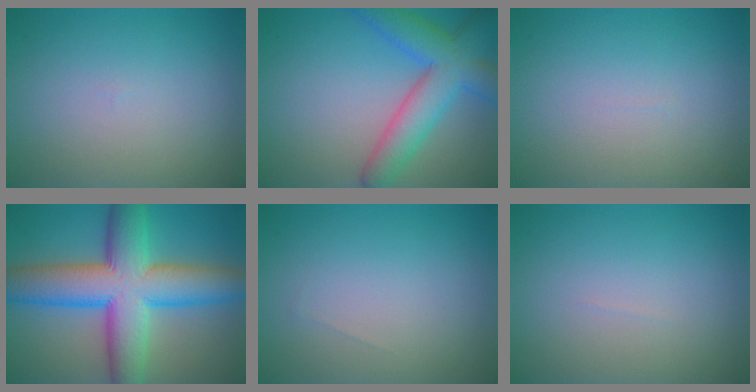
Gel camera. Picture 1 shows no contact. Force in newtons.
{"total": 6.8, "press": 6.8, "slide": 0.3}
{"total": 0.0}
{"total": 12.1, "press": 12.1, "slide": 0.4}
{"total": 0.0}
{"total": 0.0}